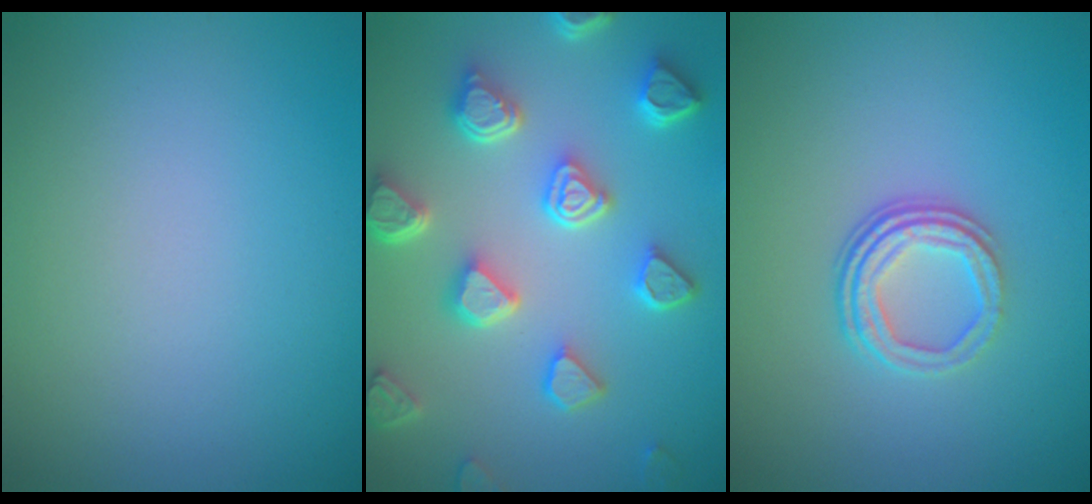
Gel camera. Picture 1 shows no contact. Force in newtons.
{"total": 6.7, "press": 5.3, "slide": 4.1}
{"total": 3.4, "press": 2.5, "slide": 2.3}